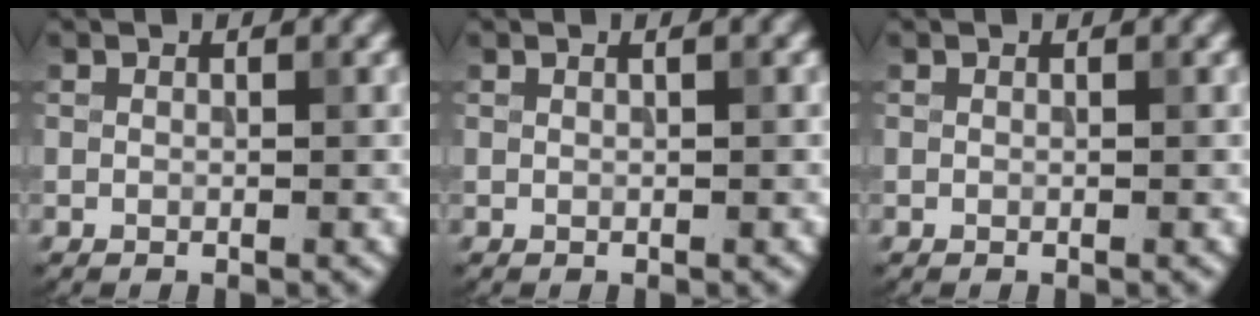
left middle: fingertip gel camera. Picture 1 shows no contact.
{"total": 0.8, "force": [0.3, 0.3, 0.7], "torque": [-0.007, 0.002, -0.003]}
{"total": 0.0}